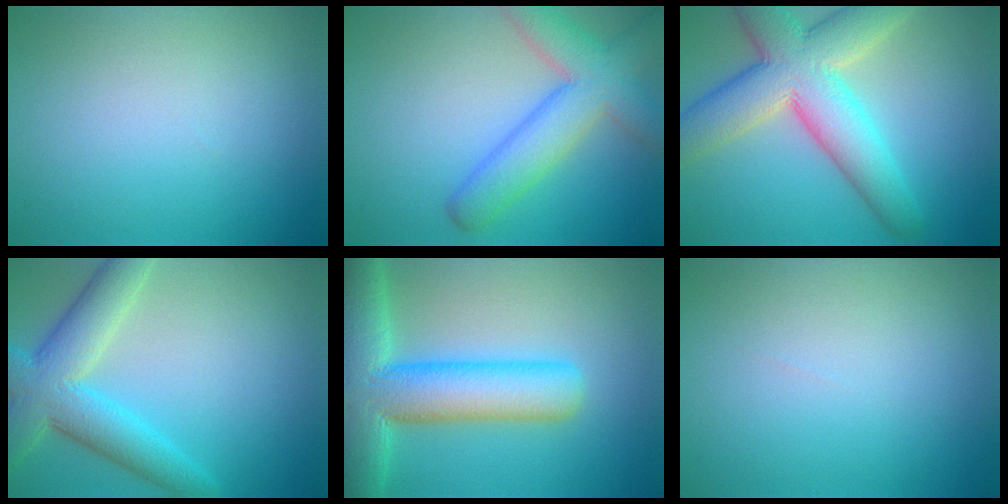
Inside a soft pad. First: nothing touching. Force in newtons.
{"total": 6.6, "press": 6.6, "slide": 0.3}
{"total": 9.5, "press": 9.5, "slide": 0.7}
{"total": 7.5, "press": 7.5, "slide": 0.4}
{"total": 11.5, "press": 11.4, "slide": 0.7}
{"total": 0.0}